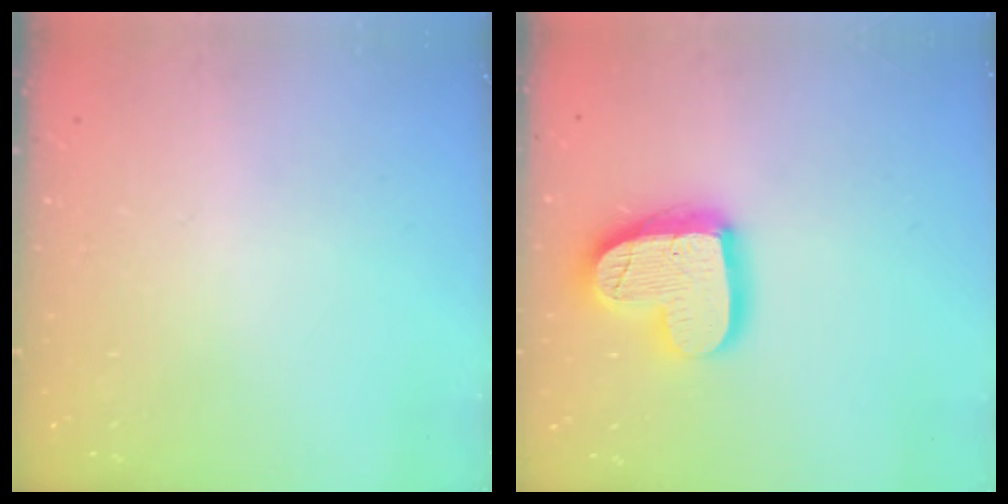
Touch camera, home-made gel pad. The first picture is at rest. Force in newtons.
{"total": 17.8, "press": 17.8, "slide": 1.4}